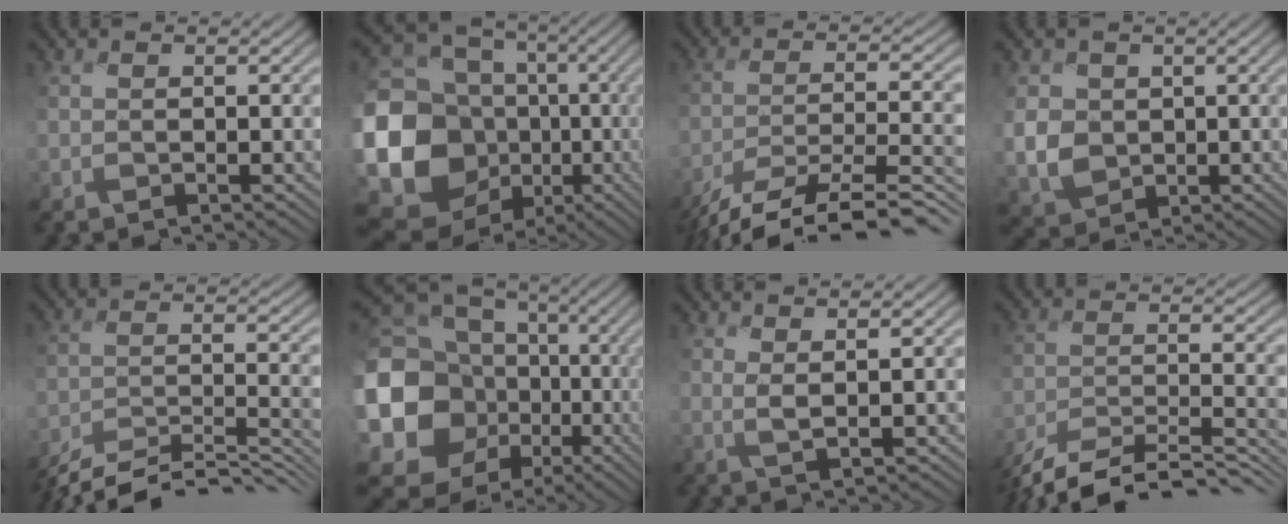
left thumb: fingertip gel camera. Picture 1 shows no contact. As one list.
[{"total": 20.0, "force": [-2.6, 17.1, 10.2], "torque": [-0.275, -0.042, -0.058]}, {"total": 15.5, "force": [-12.8, 3.0, 8.1], "torque": [-0.144, -0.022, -0.204]}, {"total": 5.4, "force": [0.4, 5.1, 1.9], "torque": [-0.084, -0.018, -0.002]}, {"total": 11.5, "force": [-10.7, 1.6, 4.0], "torque": [-0.076, 0.003, -0.174]}, {"total": 21.2, "force": [-1.4, 18.2, 10.7], "torque": [-0.271, -0.021, -0.041]}, {"total": 1.7, "force": [0.9, -0.2, 1.5], "torque": [-0.028, 0.003, 0.013]}, {"total": 13.0, "force": [-11.7, 2.4, 5.2], "torque": [-0.100, -0.008, -0.186]}]